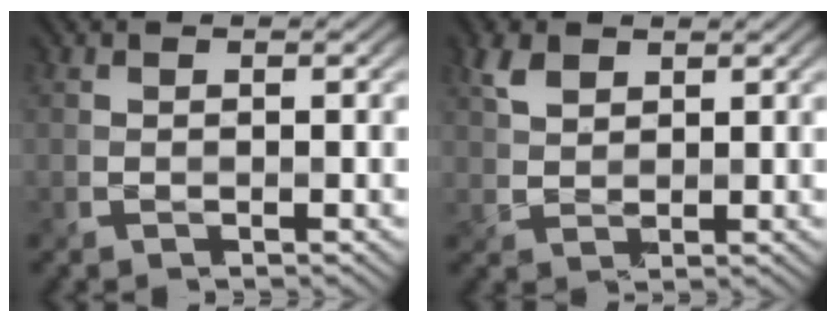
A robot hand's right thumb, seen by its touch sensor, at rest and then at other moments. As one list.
[{"total": 3.5, "force": [2.0, 2.3, 1.8], "torque": [-0.046, 0.002, 0.042]}]